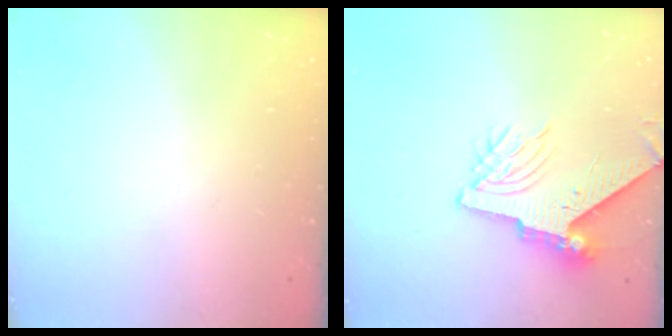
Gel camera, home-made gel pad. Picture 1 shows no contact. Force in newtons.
{"total": 8.7, "press": 8.7, "slide": 1.2}